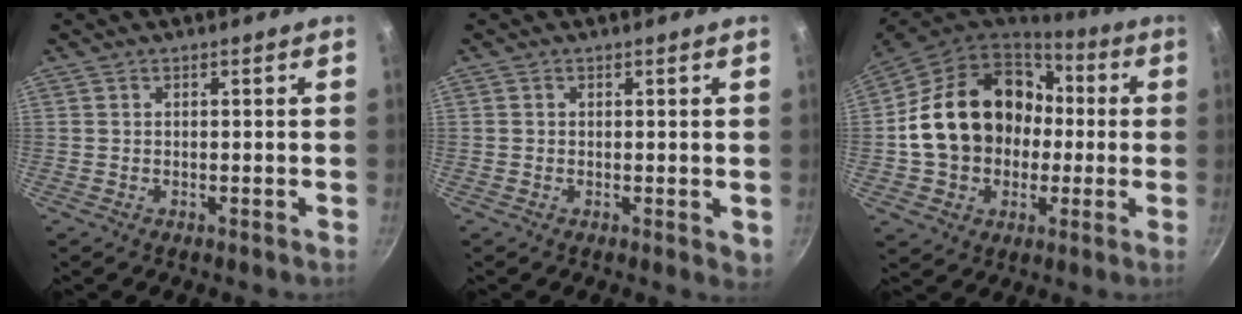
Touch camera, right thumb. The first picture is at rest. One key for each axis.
{"total": 1.8, "fx": 0.0, "fy": 1.2, "fz": 1.4, "tx": -0.014, "ty": -0.004, "tz": -0.002}
{"total": 22.7, "fx": 0.9, "fy": 18.0, "fz": 13.8, "tx": -0.224, "ty": 0.053, "tz": 0.025}